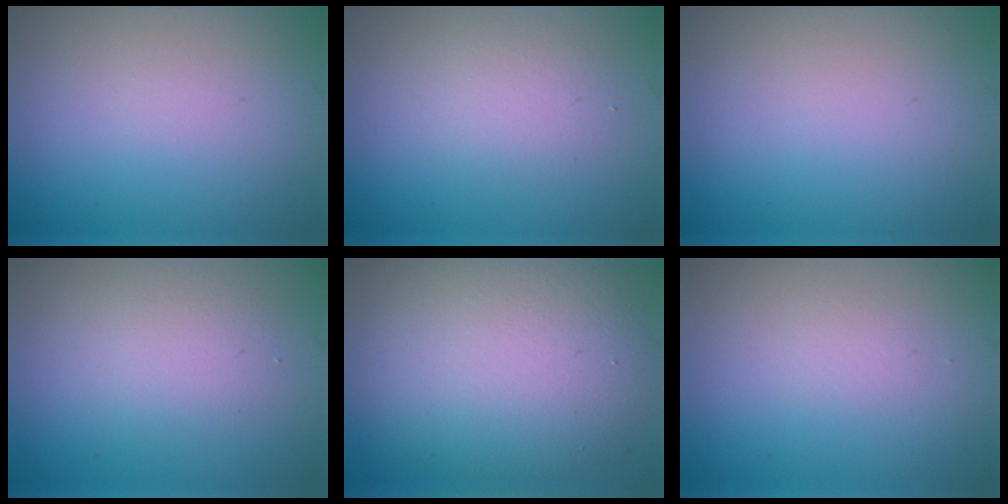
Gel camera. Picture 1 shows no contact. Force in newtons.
{"total": 2.1, "press": 2.1, "slide": 0.1}
{"total": 0.0}
{"total": 2.4, "press": 2.4, "slide": 0.0}
{"total": 10.6, "press": 10.6, "slide": 1.0}
{"total": 0.7, "press": 0.7, "slide": 0.0}